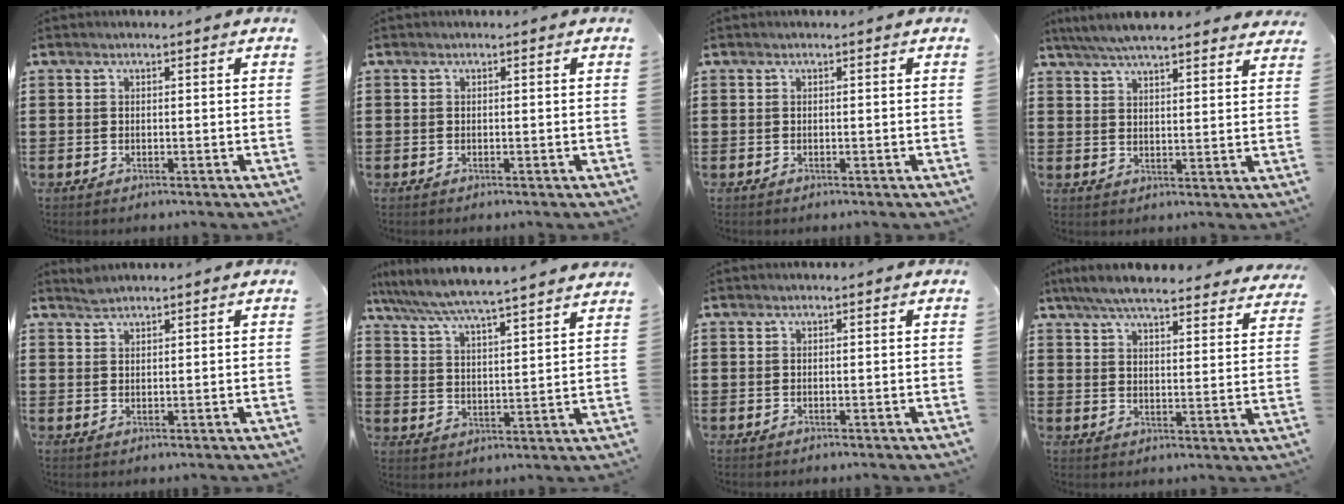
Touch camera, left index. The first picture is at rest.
{"total": 0.0}
{"total": 0.0}
{"total": 5.7, "force": [5.4, 0.8, 1.7], "torque": [-0.049, -0.015, 0.101]}
{"total": 1.4, "force": [1.4, 0.0, 0.3], "torque": [-0.008, -0.002, 0.027]}
{"total": 5.8, "force": [5.5, -0.5, 1.6], "torque": [-0.056, -0.041, 0.092]}
{"total": 0.0}
{"total": 6.6, "force": [6.2, 0.8, 2.2], "torque": [-0.067, -0.026, 0.111]}